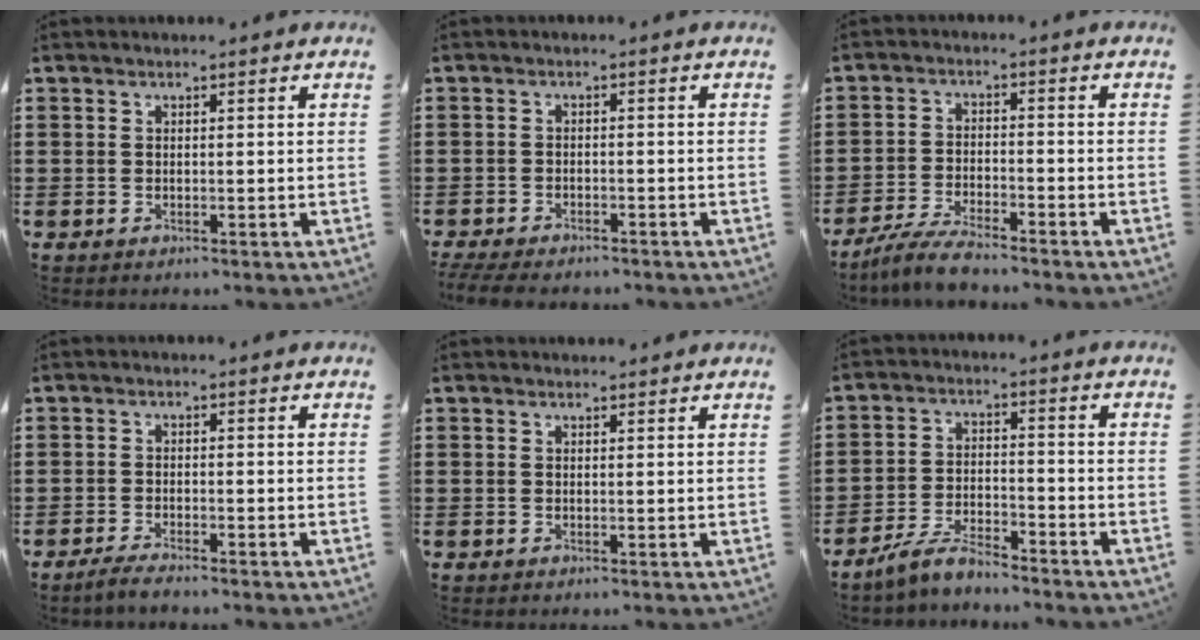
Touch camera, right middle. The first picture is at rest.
{"total": 2.5, "force": [-2.5, 0.3, 0.5], "torque": [-0.018, -0.001, -0.054]}
{"total": 4.9, "force": [-4.4, 0.3, 2.0], "torque": [-0.054, -0.009, -0.090]}
{"total": 1.9, "force": [-1.6, 0.0, 0.9], "torque": [-0.016, 0.002, -0.031]}
{"total": 0.6, "force": [0.6, 0.0, -0.1], "torque": [0.008, -0.003, 0.009]}
{"total": 5.5, "force": [-5.2, 0.7, 1.8], "torque": [-0.042, 0.002, -0.104]}